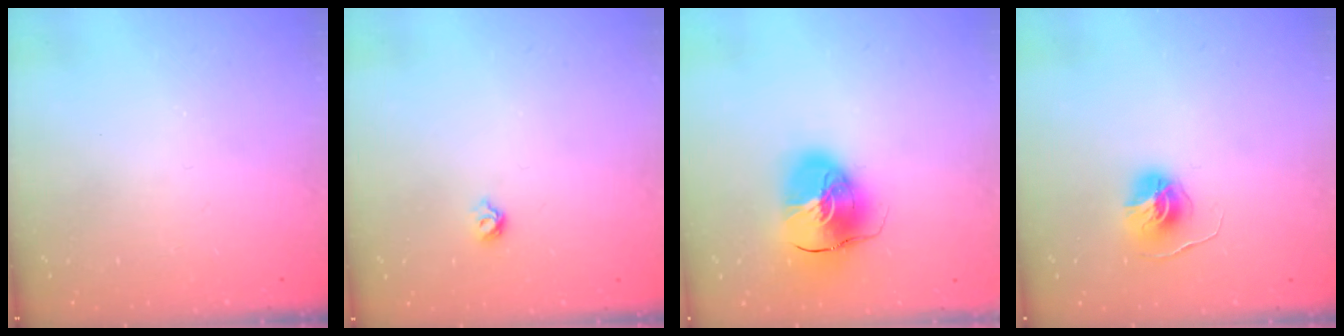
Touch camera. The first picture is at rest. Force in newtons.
{"total": 4.8, "press": 4.8, "slide": 0.8}
{"total": 13.9, "press": 13.8, "slide": 2.1}
{"total": 6.0, "press": 6.0, "slide": 0.6}